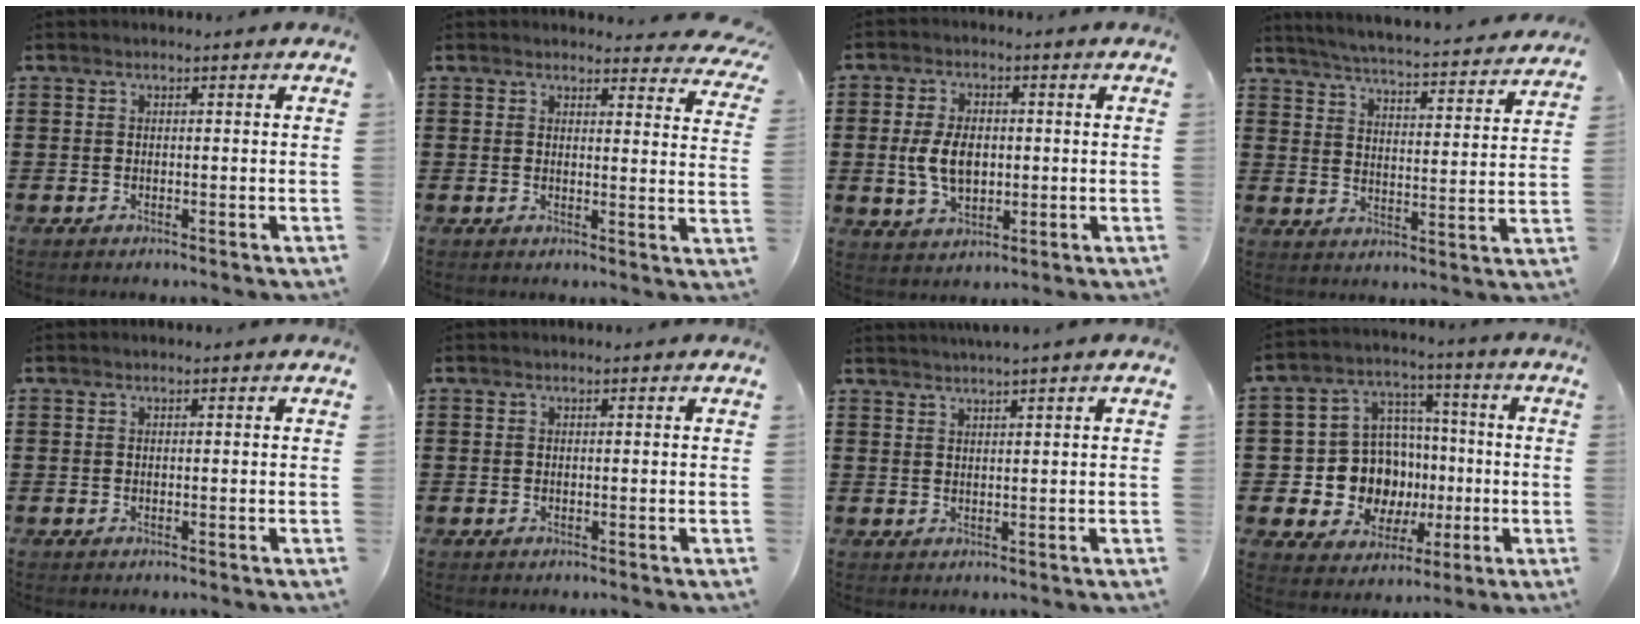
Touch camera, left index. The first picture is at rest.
{"total": 3.5, "force": [3.3, 0.4, 0.8], "torque": [-0.013, -0.016, 0.059]}
{"total": 6.7, "force": [0.0, 4.2, 5.2], "torque": [-0.108, 0.006, -0.005]}
{"total": 4.3, "force": [4.1, -0.7, 1.0], "torque": [-0.042, -0.039, 0.064]}
{"total": 0.0}
{"total": 0.0}
{"total": 1.7, "force": [1.5, -0.6, 0.6], "torque": [-0.011, -0.001, 0.028]}
{"total": 10.8, "force": [-0.9, 10.2, 3.5], "torque": [-0.106, -0.001, -0.005]}